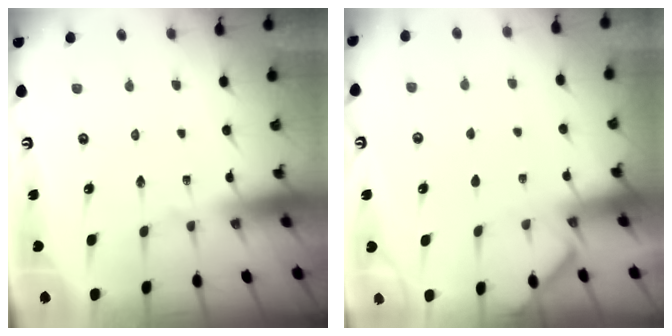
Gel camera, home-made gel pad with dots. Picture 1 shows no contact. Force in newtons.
{"total": 3.1, "press": 3.1, "slide": 0.4}